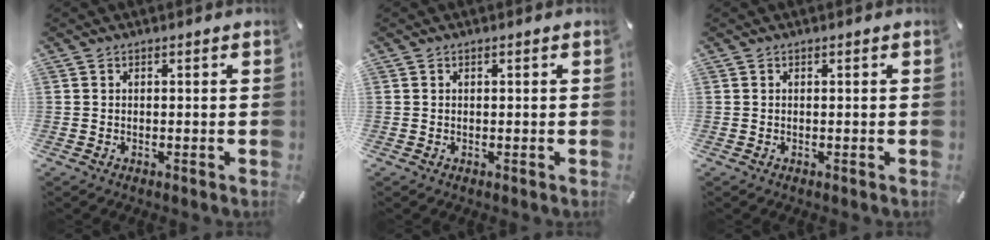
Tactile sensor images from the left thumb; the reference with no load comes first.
{"total": 0.0}
{"total": 0.0}